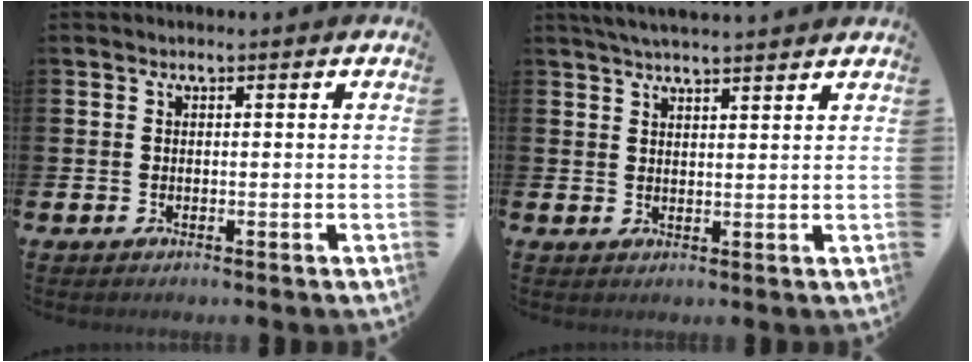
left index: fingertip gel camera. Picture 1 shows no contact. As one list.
[{"total": 3.6, "force": [3.5, -0.2, 0.8], "torque": [-0.017, -0.010, 0.063]}]